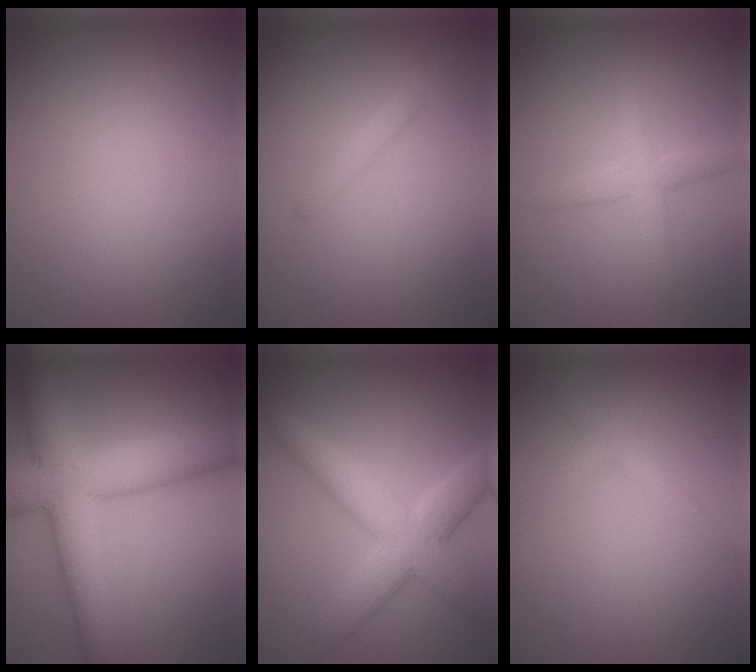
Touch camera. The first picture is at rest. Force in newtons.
{"total": 1.3, "press": 1.3, "slide": 0.1}
{"total": 2.7, "press": 2.7, "slide": 0.1}
{"total": 9.0, "press": 9.0, "slide": 0.1}
{"total": 6.9, "press": 6.9, "slide": 0.2}
{"total": 2.2, "press": 2.2, "slide": 0.1}